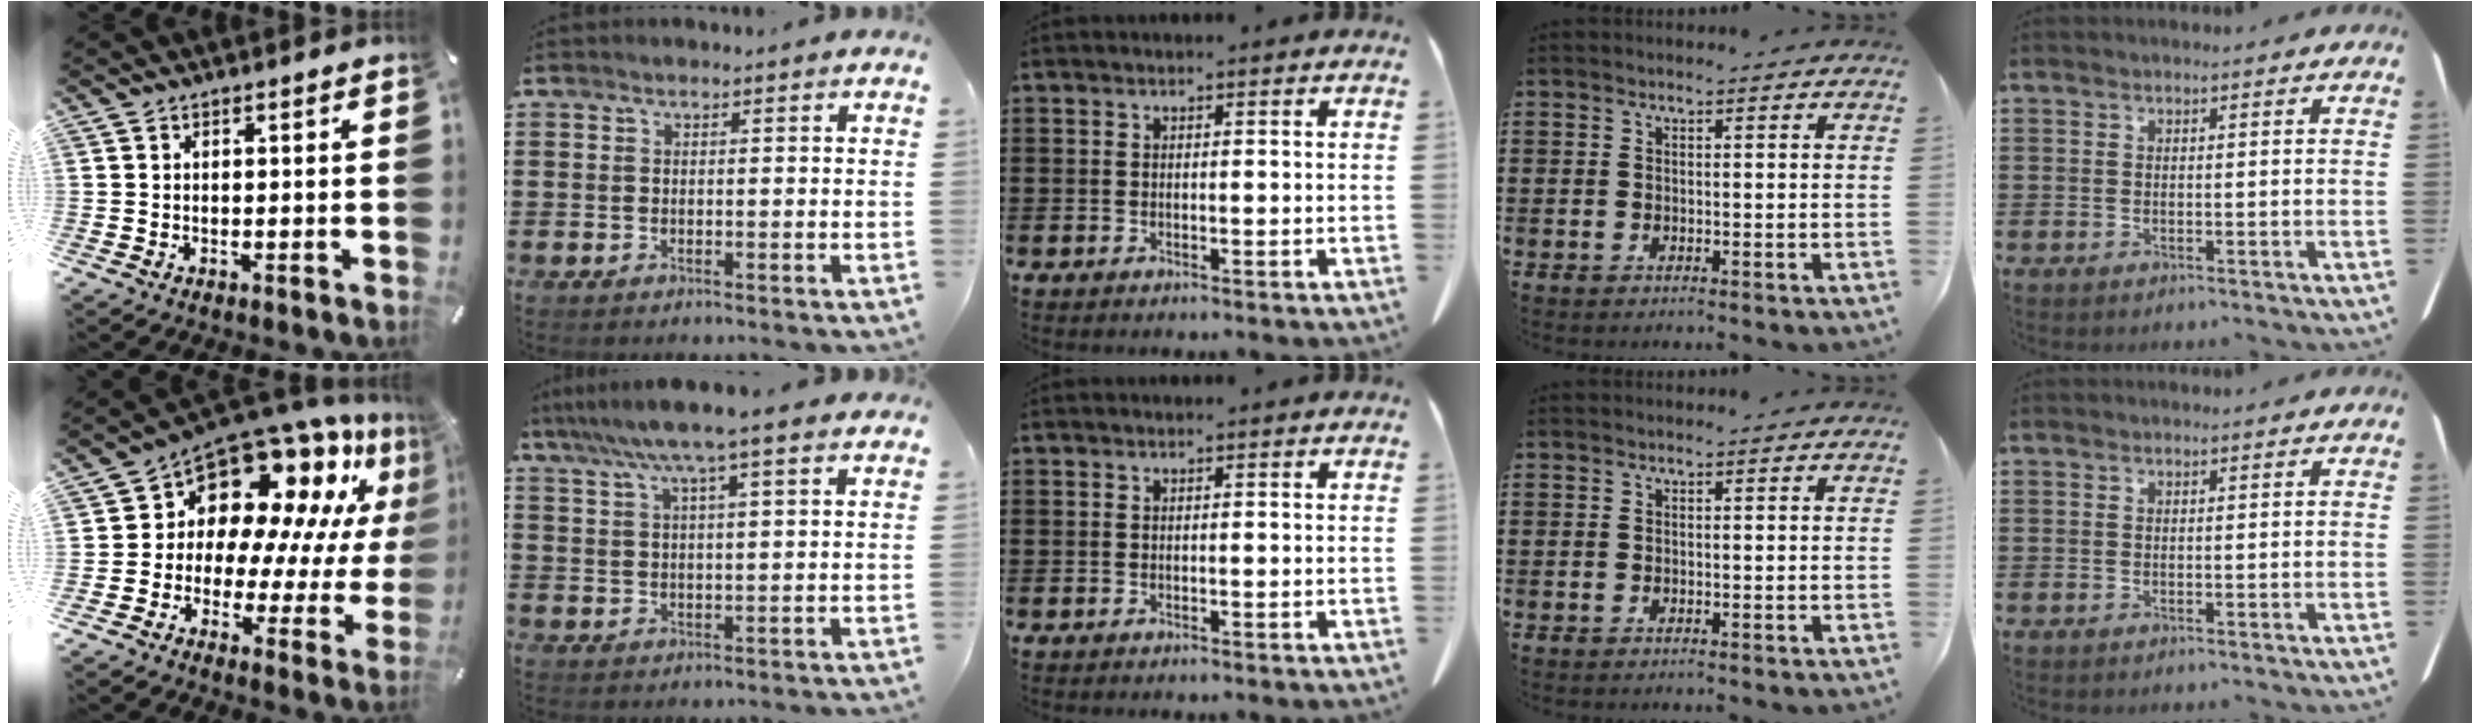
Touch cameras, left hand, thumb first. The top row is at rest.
{"thumb": {"total": 15.1, "force": [11.2, 8.5, 5.5], "torque": [-0.102, -0.107, 0.194]}, "index": {"total": 7.5, "force": [5.8, 0.4, 4.8], "torque": [-0.107, -0.011, 0.101]}}